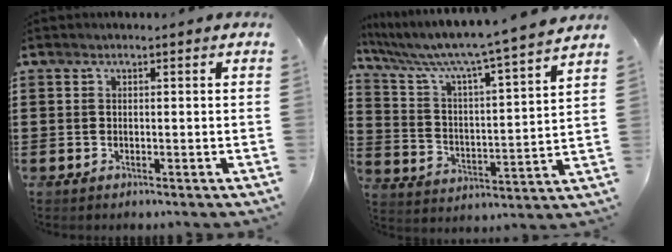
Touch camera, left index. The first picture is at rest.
{"total": 6.7, "force": [5.9, -0.8, 3.1], "torque": [-0.089, -0.055, 0.089]}